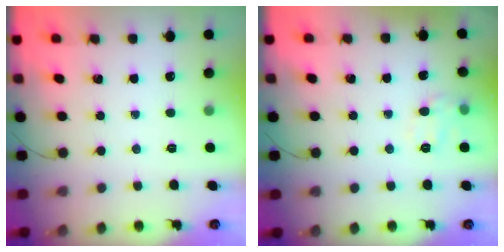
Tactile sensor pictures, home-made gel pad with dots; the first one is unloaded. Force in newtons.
{"total": 8.2, "press": 8.2, "slide": 0.6}